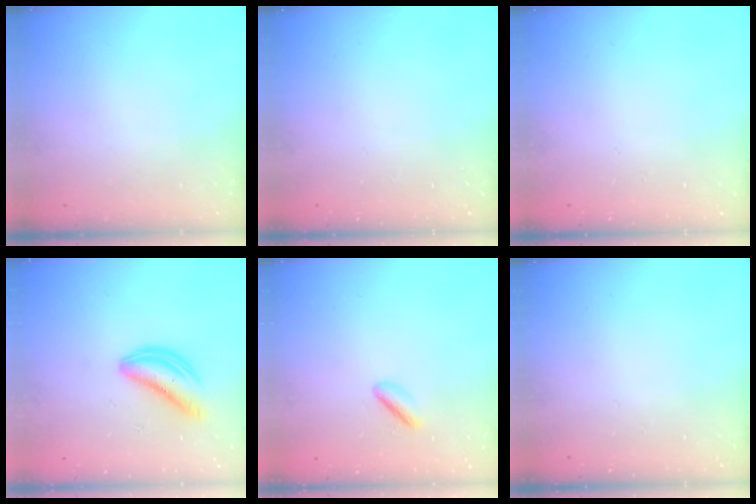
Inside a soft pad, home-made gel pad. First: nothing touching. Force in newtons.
{"total": 0.0}
{"total": 0.0}
{"total": 6.2, "press": 6.2, "slide": 1.1}
{"total": 1.7, "press": 1.6, "slide": 0.7}
{"total": 0.0}